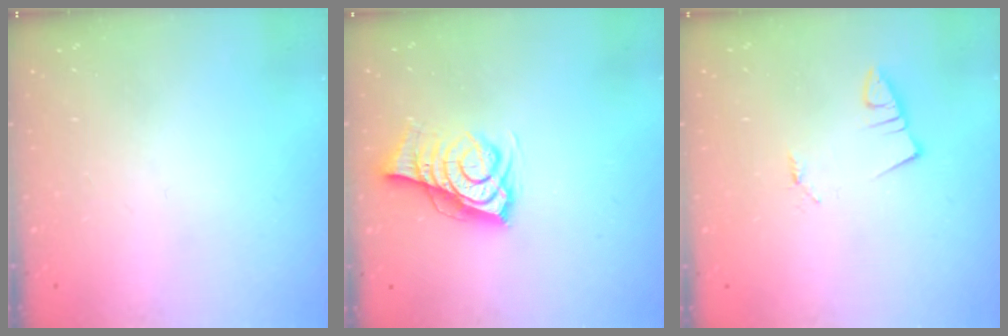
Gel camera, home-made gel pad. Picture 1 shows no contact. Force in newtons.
{"total": 9.2, "press": 8.9, "slide": 2.5}
{"total": 0.8, "press": 0.8, "slide": 0.1}